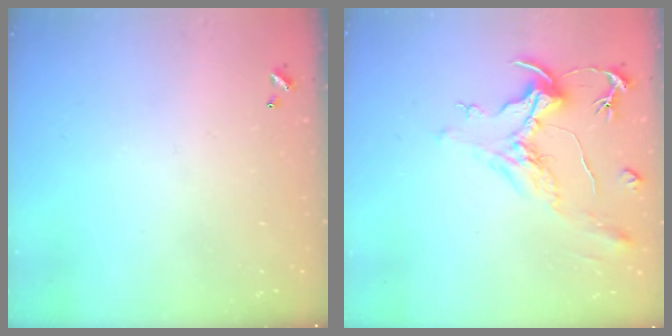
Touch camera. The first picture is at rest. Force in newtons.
{"total": 2.2, "press": 1.7, "slide": 1.4}